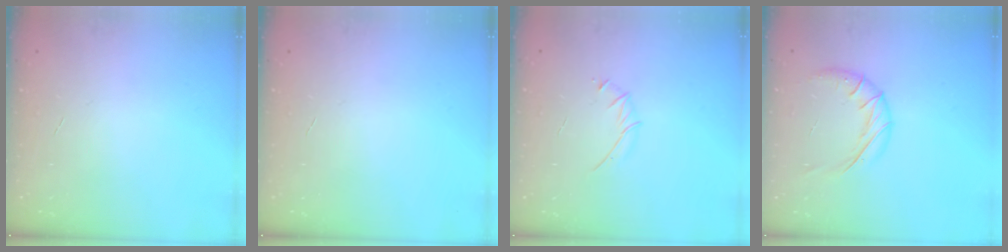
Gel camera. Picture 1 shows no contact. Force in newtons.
{"total": 0.0}
{"total": 3.3, "press": 3.2, "slide": 0.9}
{"total": 9.7, "press": 9.7, "slide": 0.8}